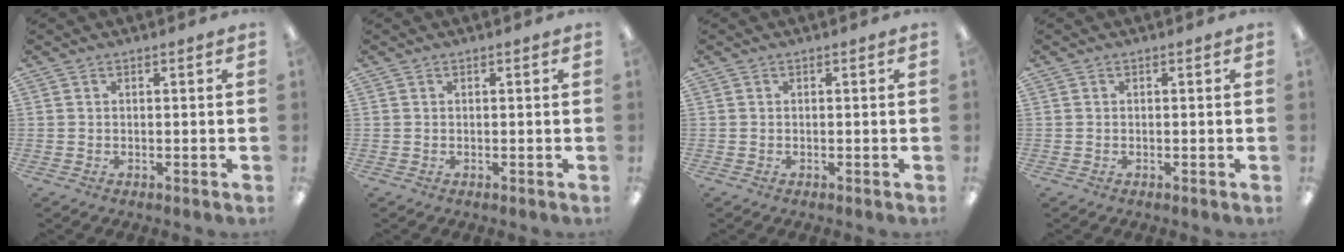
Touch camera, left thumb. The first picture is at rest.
{"total": 0.0}
{"total": 0.0}
{"total": 0.0}